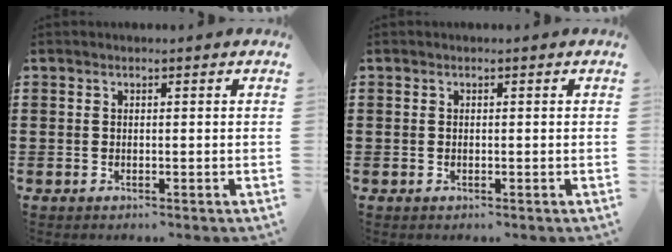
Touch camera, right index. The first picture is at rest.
{"total": 0.0}